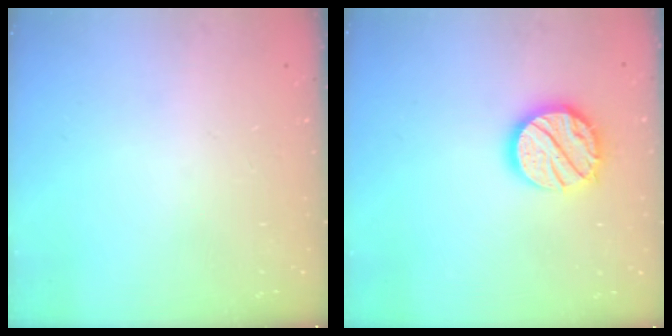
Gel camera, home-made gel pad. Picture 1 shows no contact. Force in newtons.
{"total": 14.8, "press": 14.7, "slide": 1.3}